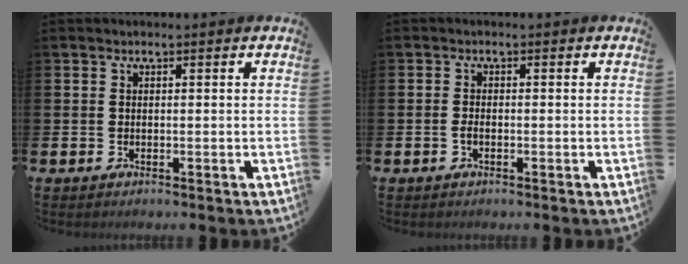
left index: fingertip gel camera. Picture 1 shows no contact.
{"total": 1.0, "force": [-0.5, 0.4, 0.8], "torque": [-0.018, 0.001, -0.010]}